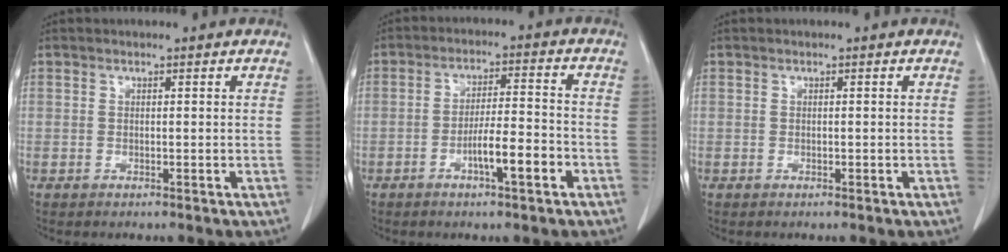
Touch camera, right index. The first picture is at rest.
{"total": 7.6, "force": [-3.3, 1.3, 6.7], "torque": [-0.117, 0.010, -0.052]}
{"total": 0.0}